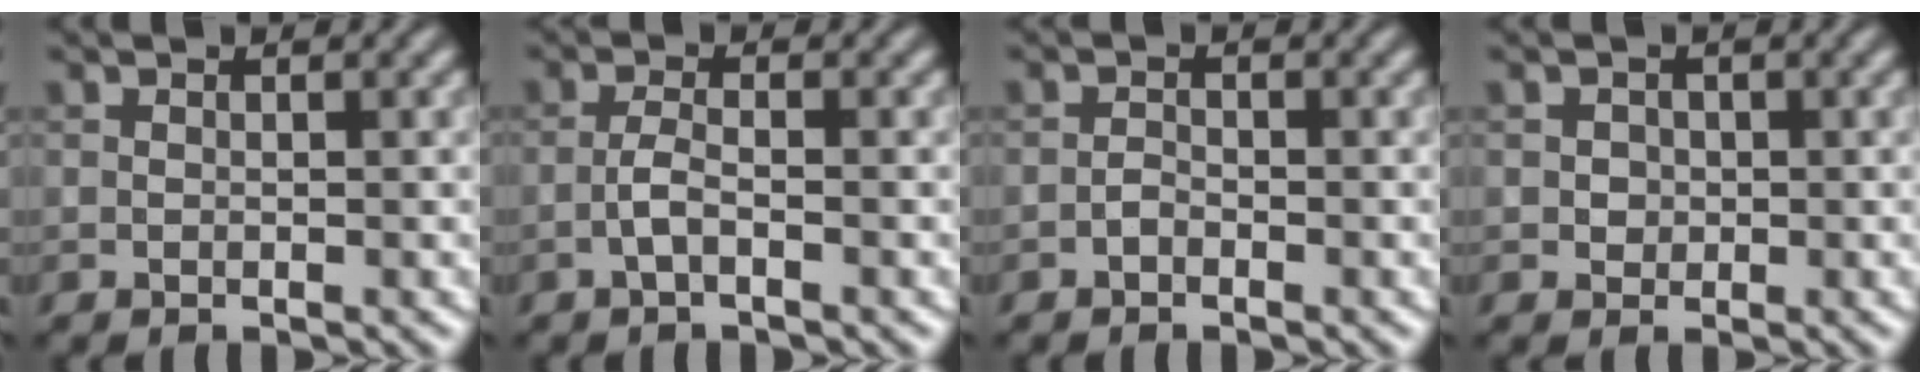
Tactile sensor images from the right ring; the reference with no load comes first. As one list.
[{"total": 1.7, "force": [-0.7, 0.4, 1.5], "torque": [-0.034, 0.005, -0.019]}, {"total": 0.7, "force": [-0.5, 0.3, 0.4], "torque": [-0.008, 0.002, -0.012]}, {"total": 1.0, "force": [0.1, 1.0, 0.3], "torque": [0.002, -0.001, 0.002]}]